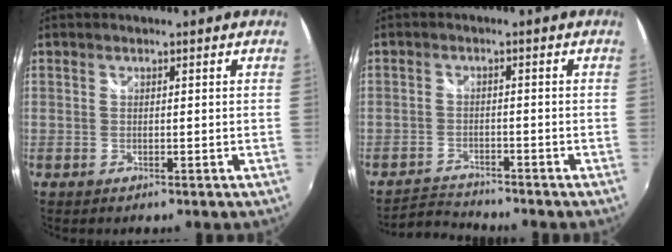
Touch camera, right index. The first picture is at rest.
{"total": 4.1, "force": [-4.1, 0.7, -0.3], "torque": [-0.014, 0.006, -0.080]}